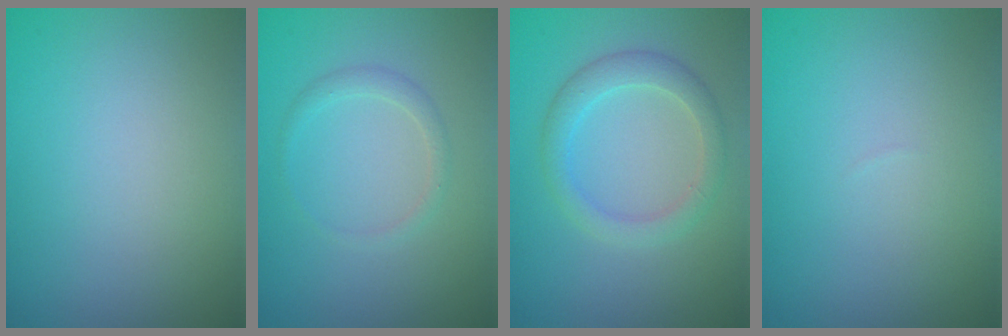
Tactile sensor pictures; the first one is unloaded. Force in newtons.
{"total": 1.2, "press": 1.2, "slide": 0.2}
{"total": 2.9, "press": 2.9, "slide": 0.1}
{"total": 0.0}